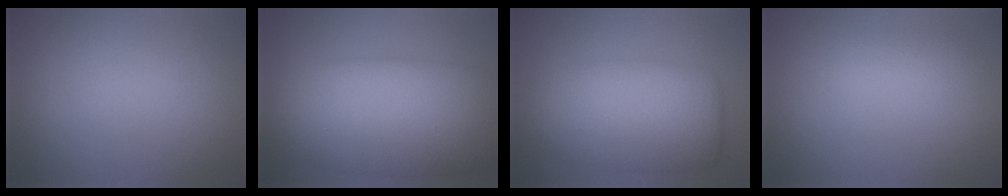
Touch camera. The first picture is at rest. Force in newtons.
{"total": 13.5, "press": 13.5, "slide": 0.3}
{"total": 9.2, "press": 9.2, "slide": 0.3}
{"total": 1.8, "press": 1.8, "slide": 0.0}